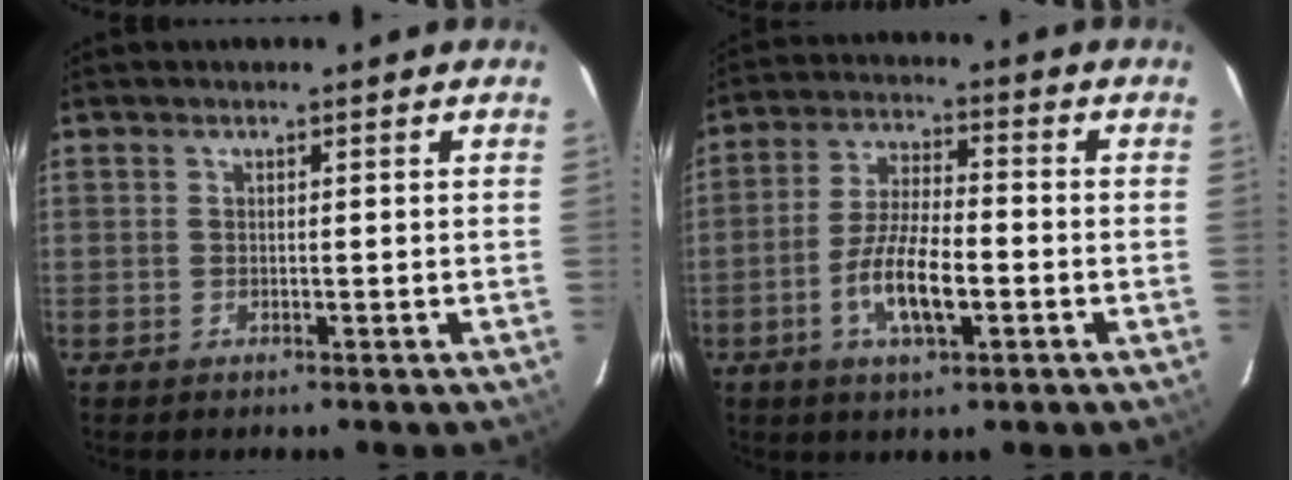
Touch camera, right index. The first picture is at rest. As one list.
[{"total": 9.8, "force": [-3.4, 3.0, 8.7], "torque": [-0.173, -0.002, -0.062]}]